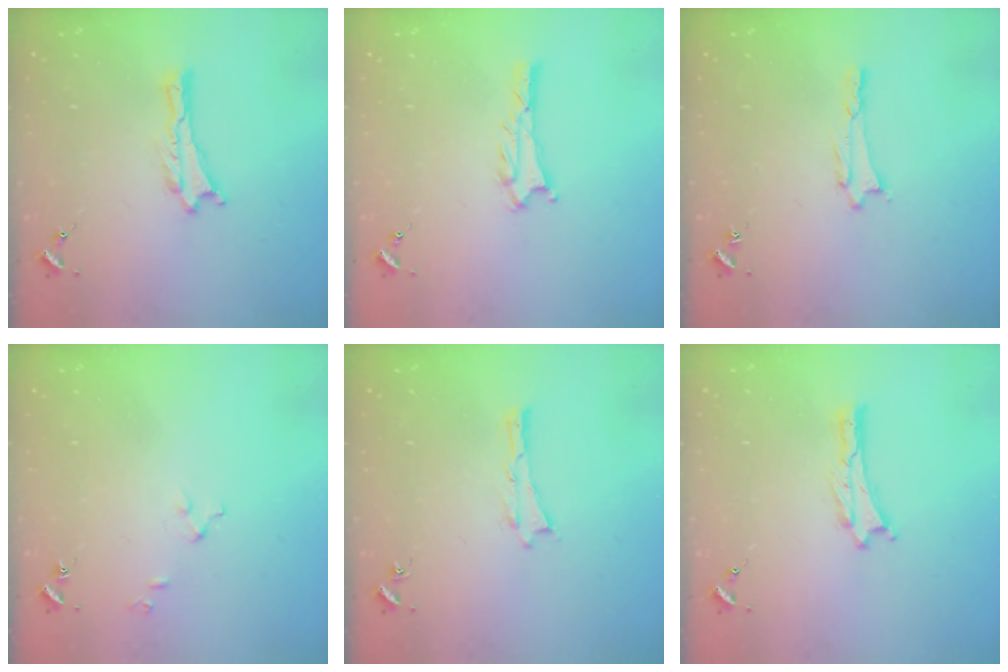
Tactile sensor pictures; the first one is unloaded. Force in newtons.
{"total": 0.7, "press": 0.7, "slide": 0.1}
{"total": 0.7, "press": 0.7, "slide": 0.1}
{"total": 2.6, "press": 2.6, "slide": 0.3}
{"total": 0.0}
{"total": 0.0}